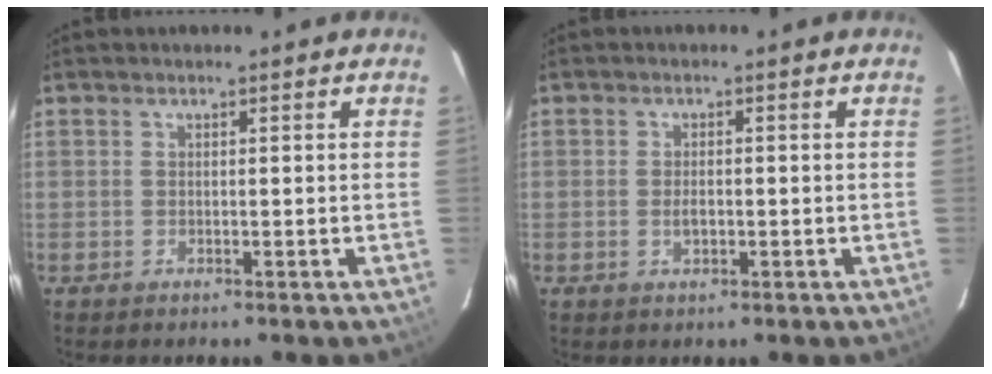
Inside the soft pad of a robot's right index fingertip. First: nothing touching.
{"total": 2.0, "force": [-0.5, 1.0, 1.7], "torque": [-0.032, 0.001, -0.008]}